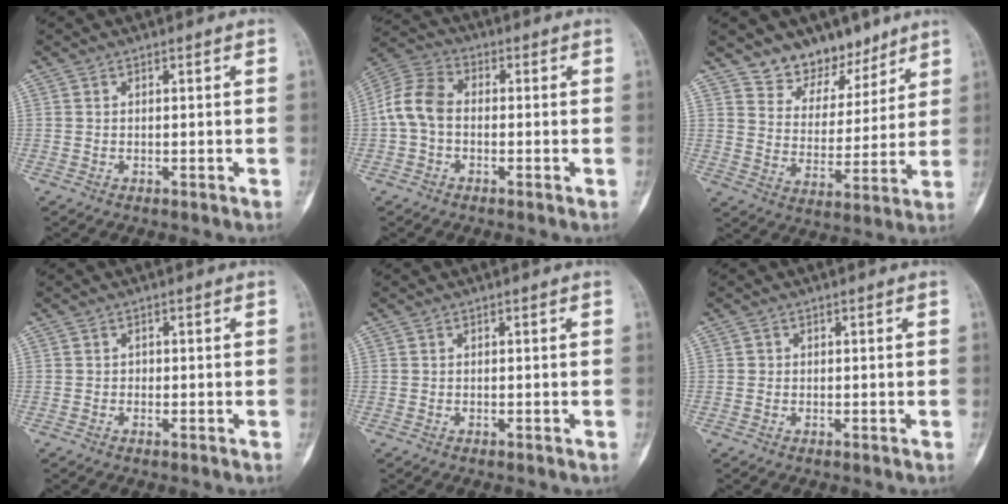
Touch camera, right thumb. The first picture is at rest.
{"total": 8.0, "force": [-0.8, 5.5, 5.8], "torque": [-0.114, 0.023, -0.030]}
{"total": 10.7, "force": [8.4, 6.1, 2.6], "torque": [0.002, -0.062, 0.151]}
{"total": 0.6, "force": [-0.2, 0.5, 0.3], "torque": [-0.001, 0.002, -0.007]}
{"total": 0.0}
{"total": 0.6, "force": [0.0, 0.6, 0.1], "torque": [0.002, 0.003, 0.000]}